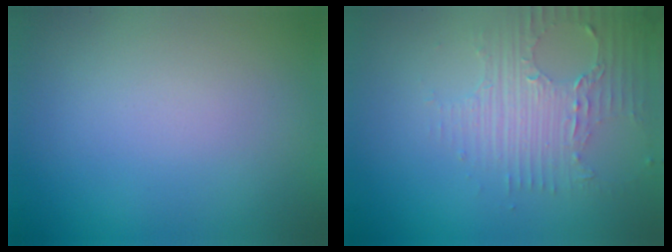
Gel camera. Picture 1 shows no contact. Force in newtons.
{"total": 4.7, "press": 3.2, "slide": 3.4}